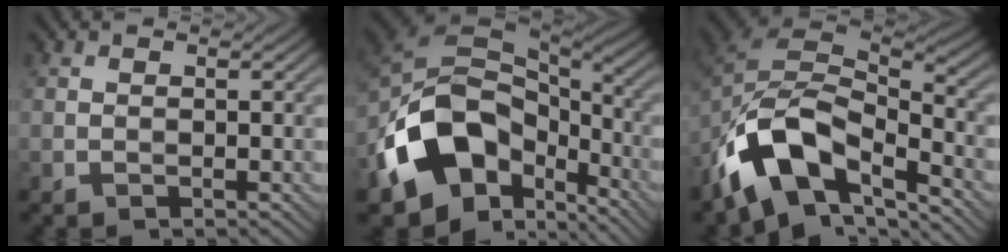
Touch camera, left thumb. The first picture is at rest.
{"total": 14.9, "force": [-6.8, 10.0, 8.7], "torque": [-0.181, -0.020, -0.125]}
{"total": 12.4, "force": [-7.5, 6.1, 7.8], "torque": [-0.161, -0.017, -0.143]}